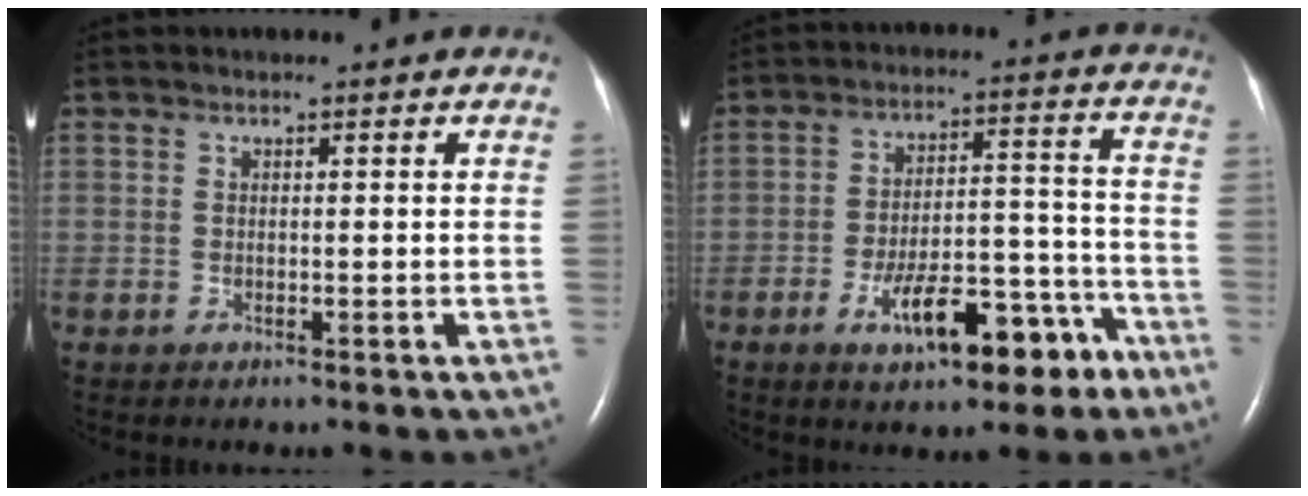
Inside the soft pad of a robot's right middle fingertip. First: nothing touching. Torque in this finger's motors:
{"motor_torque": [1.14, -1.00, 0.31, 0.13]}